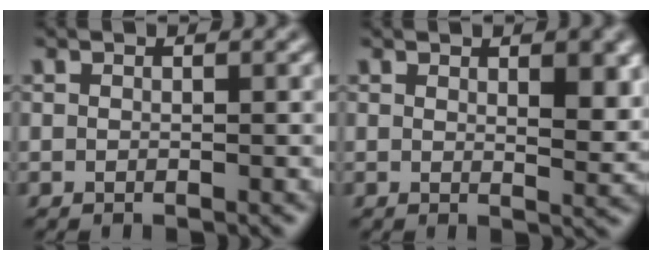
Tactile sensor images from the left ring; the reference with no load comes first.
{"total": 4.1, "force": [1.8, 1.4, 3.4], "torque": [-0.041, -0.004, 0.031]}